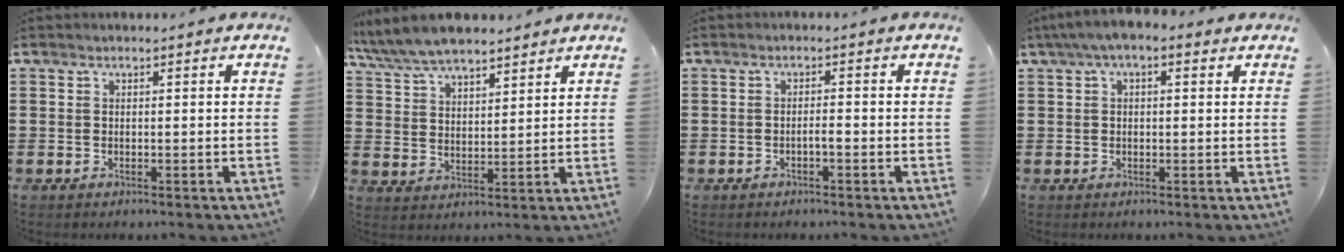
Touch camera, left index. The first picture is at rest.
{"total": 7.1, "force": [6.5, 1.8, 2.3], "torque": [-0.070, -0.014, 0.121]}
{"total": 1.3, "force": [-0.6, 0.1, 1.2], "torque": [-0.023, -0.001, -0.011]}
{"total": 3.1, "force": [1.0, 1.4, 2.5], "torque": [-0.051, 0.010, 0.016]}